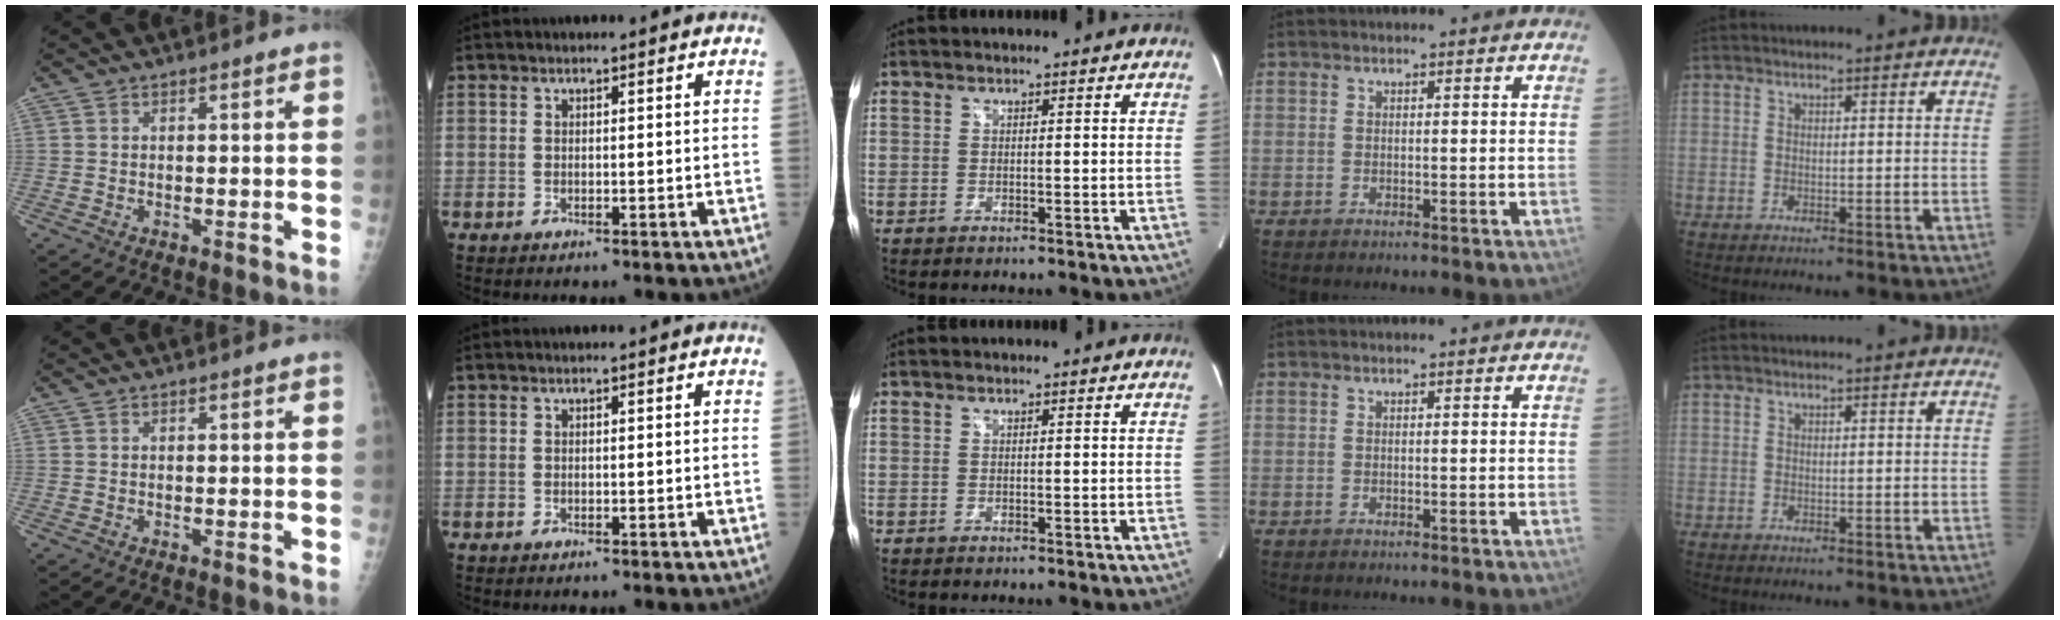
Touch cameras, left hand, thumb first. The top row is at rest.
{}